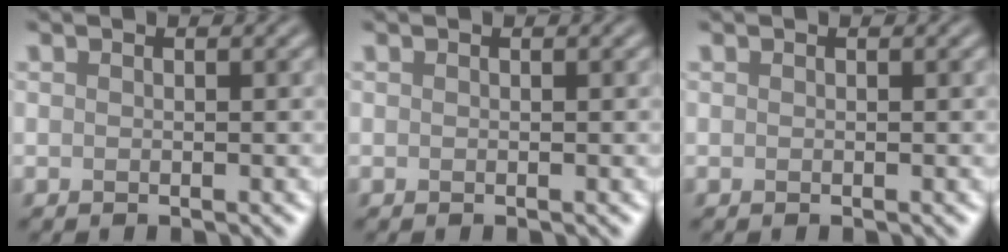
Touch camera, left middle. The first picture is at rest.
{"total": 0.0}
{"total": 0.0}